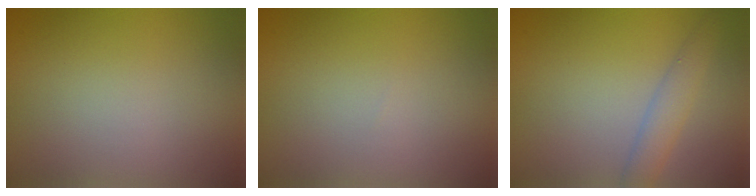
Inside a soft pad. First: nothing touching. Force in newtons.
{"total": 0.0}
{"total": 2.4, "press": 2.4, "slide": 0.1}